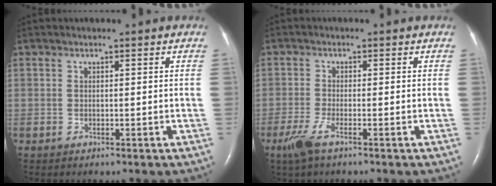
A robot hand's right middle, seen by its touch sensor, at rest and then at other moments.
{"total": 3.6, "force": [-2.2, 0.6, 2.8], "torque": [-0.071, -0.010, -0.046]}